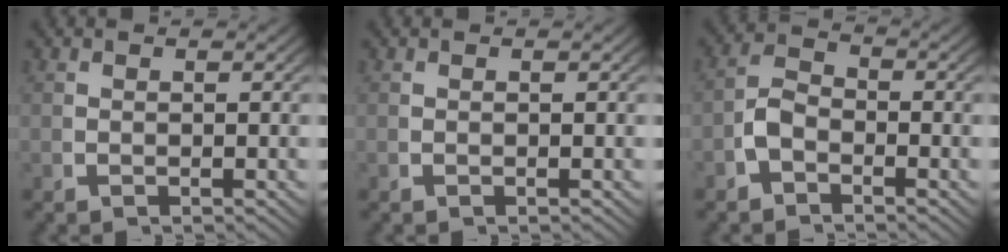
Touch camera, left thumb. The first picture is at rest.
{"total": 0.0}
{"total": 3.5, "force": [-1.6, 2.6, 1.7], "torque": [-0.034, -0.005, -0.032]}